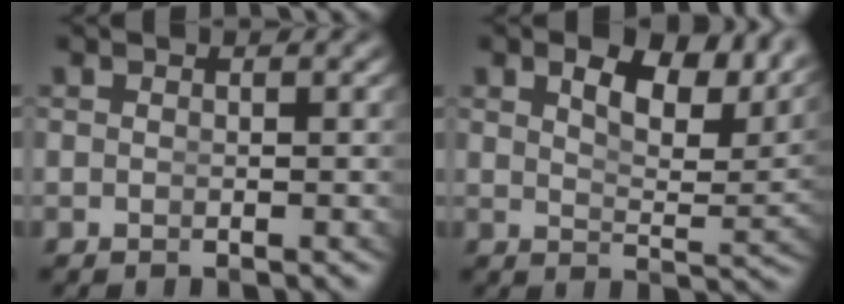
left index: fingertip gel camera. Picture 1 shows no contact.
{"total": 7.6, "force": [5.5, 2.0, 5.0], "torque": [-0.062, 0.017, 0.078]}